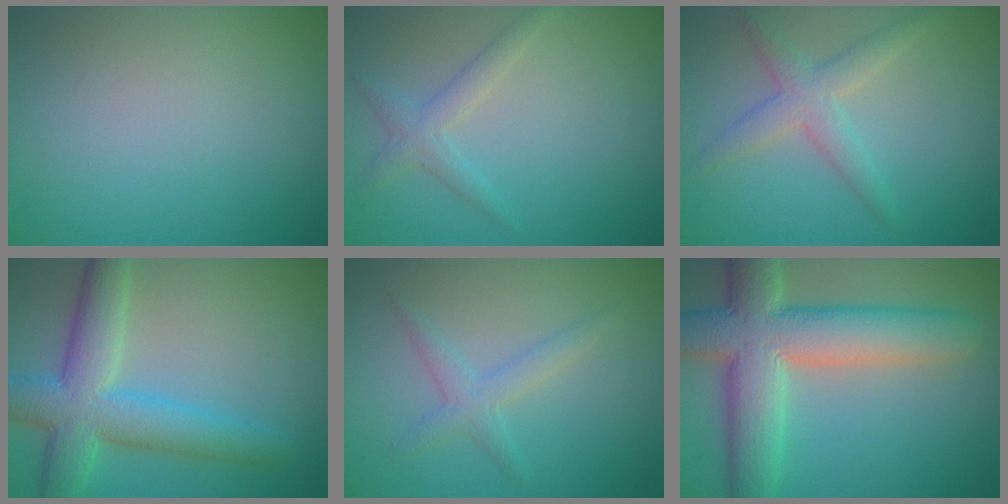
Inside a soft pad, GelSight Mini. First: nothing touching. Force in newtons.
{"total": 2.0, "press": 2.0, "slide": 0.1}
{"total": 3.1, "press": 3.1, "slide": 0.1}
{"total": 7.3, "press": 7.3, "slide": 0.3}
{"total": 2.0, "press": 2.0, "slide": 0.1}
{"total": 10.0, "press": 10.0, "slide": 0.4}